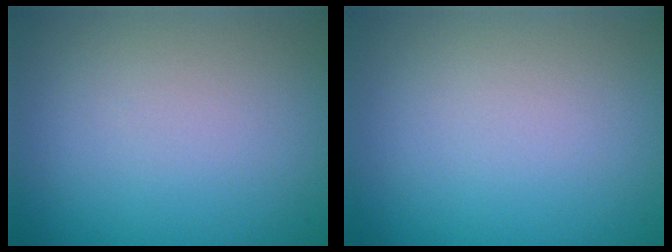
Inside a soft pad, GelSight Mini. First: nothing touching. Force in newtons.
{"total": 0.0}